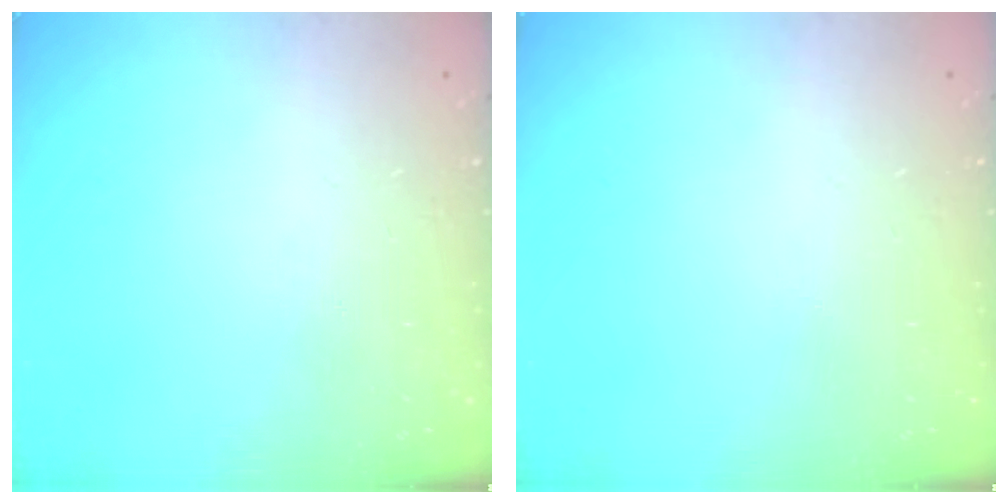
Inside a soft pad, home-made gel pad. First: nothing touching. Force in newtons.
{"total": 0.0}